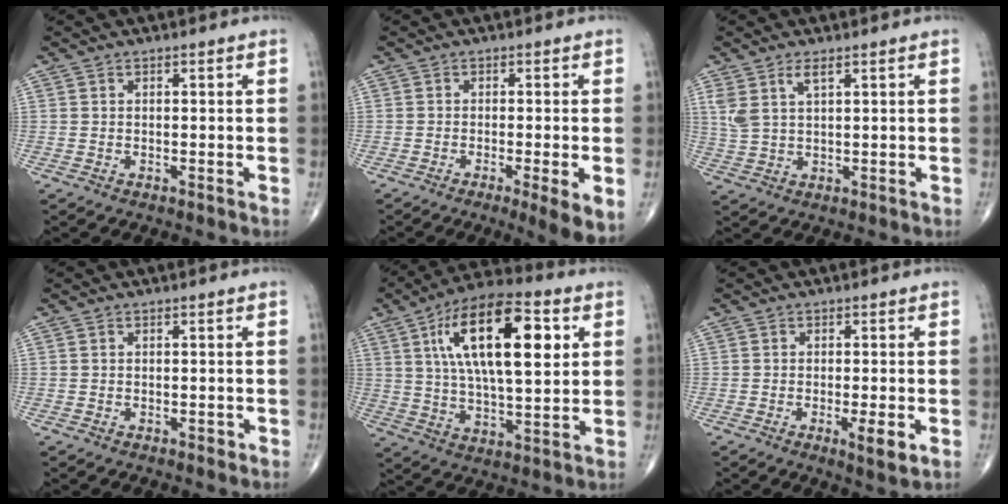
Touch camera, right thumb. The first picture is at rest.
{"total": 6.0, "force": [-2.2, 0.8, 5.5], "torque": [-0.086, -0.015, -0.036]}
{"total": 4.8, "force": [2.5, 1.7, 3.7], "torque": [-0.083, -0.004, 0.059]}
{"total": 0.6, "force": [-0.3, 0.3, 0.3], "torque": [-0.002, 0.000, -0.006]}
{"total": 21.2, "force": [6.2, 8.5, 18.5], "torque": [-0.304, -0.002, 0.099]}
{"total": 4.1, "force": [-1.4, 0.8, 3.8], "torque": [-0.061, -0.010, -0.022]}